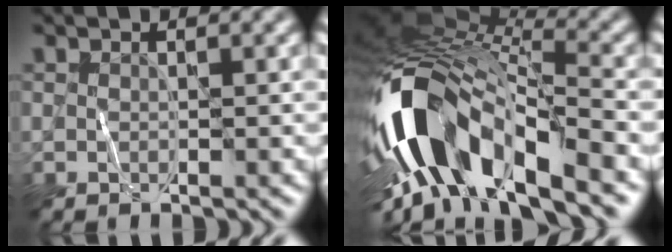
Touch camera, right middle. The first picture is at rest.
{"total": 14.0, "force": [-5.4, 6.2, 11.4], "torque": [-0.221, 0.015, -0.103]}